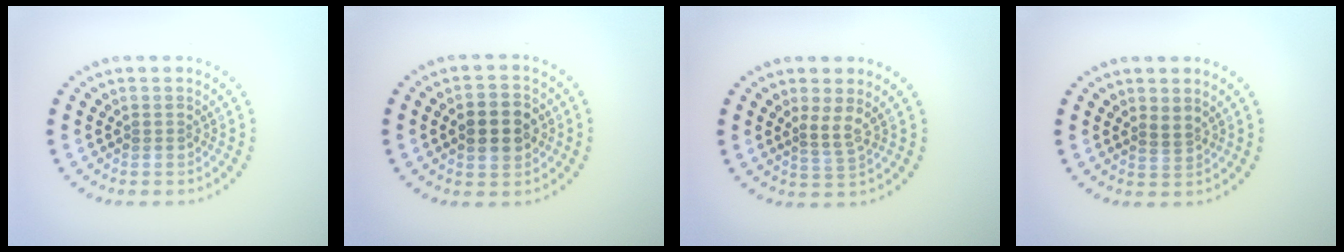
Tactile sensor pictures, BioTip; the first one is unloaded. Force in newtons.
{"total": 4.0, "press": 4.0, "slide": 0.2}
{"total": 1.9, "press": 1.3, "slide": 1.4}
{"total": 1.3, "press": 1.0, "slide": 0.9}